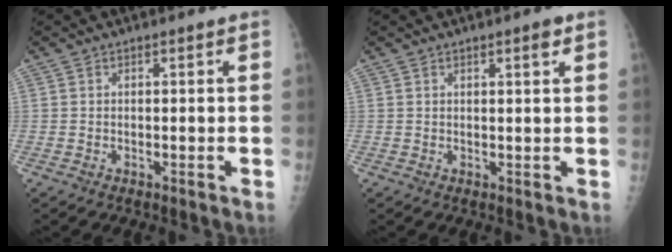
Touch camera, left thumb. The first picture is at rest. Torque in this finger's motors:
{"motor_torque": [-0.02, 0.11, -0.07, -0.10, 0.07]}